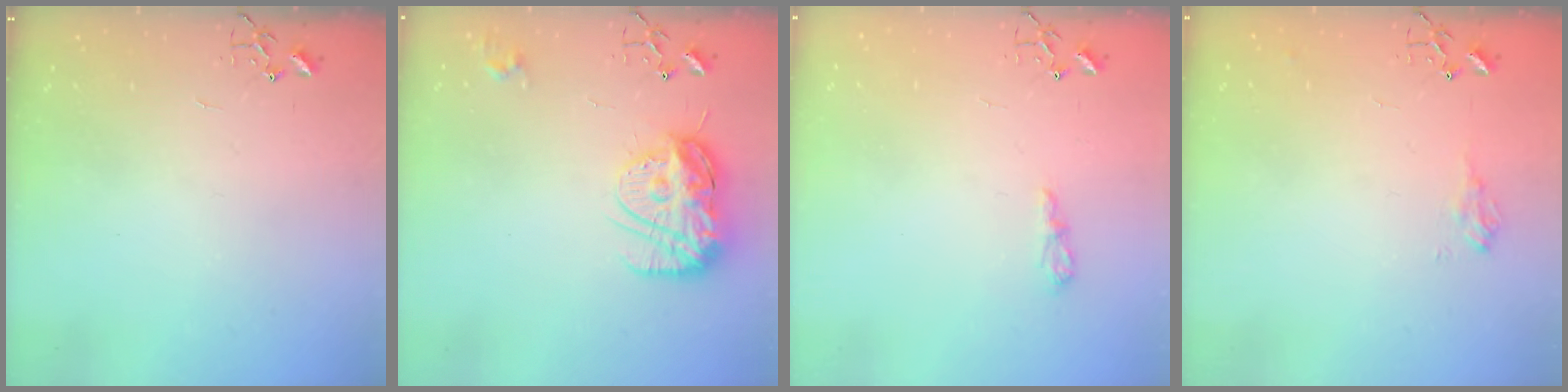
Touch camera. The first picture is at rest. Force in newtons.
{"total": 14.9, "press": 14.8, "slide": 1.2}
{"total": 6.3, "press": 6.2, "slide": 0.8}
{"total": 8.5, "press": 8.4, "slide": 0.8}